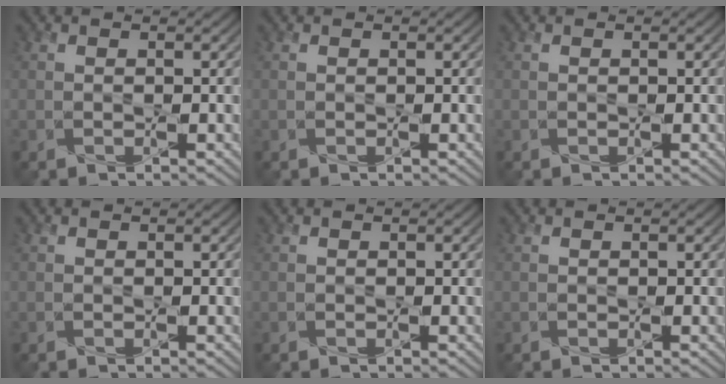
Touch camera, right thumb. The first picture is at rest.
{"total": 0.0}
{"total": 0.0}
{"total": 0.0}
{"total": 0.0}
{"total": 0.0}